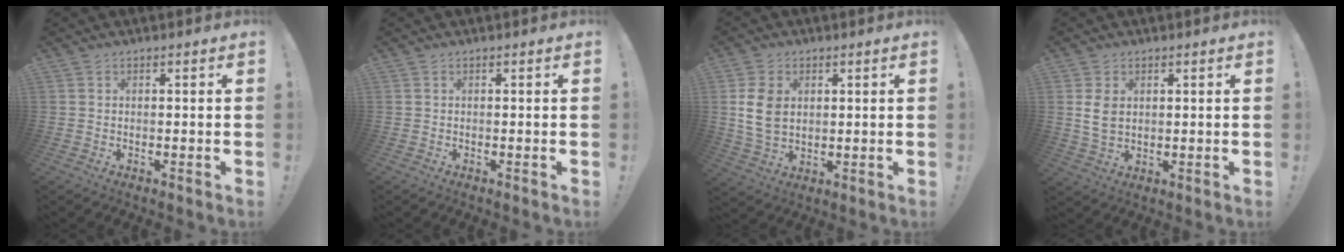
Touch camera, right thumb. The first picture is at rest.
{"total": 0.0}
{"total": 9.5, "force": [1.6, 7.0, 6.2], "torque": [-0.117, 0.006, 0.033]}
{"total": 5.4, "force": [1.3, 3.7, 3.7], "torque": [-0.067, -0.003, 0.022]}